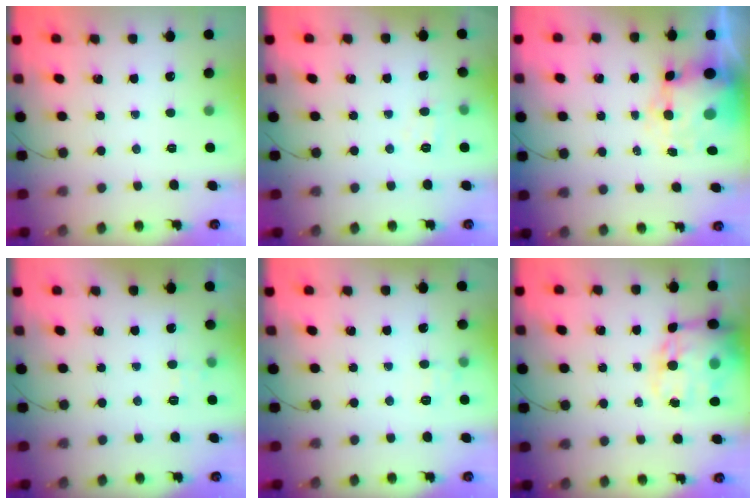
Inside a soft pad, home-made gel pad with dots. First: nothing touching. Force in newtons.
{"total": 3.9, "press": 3.7, "slide": 1.3}
{"total": 8.8, "press": 8.5, "slide": 2.0}
{"total": 6.0, "press": 5.8, "slide": 1.5}
{"total": 6.3, "press": 6.0, "slide": 1.9}
{"total": 18.2, "press": 17.6, "slide": 4.4}